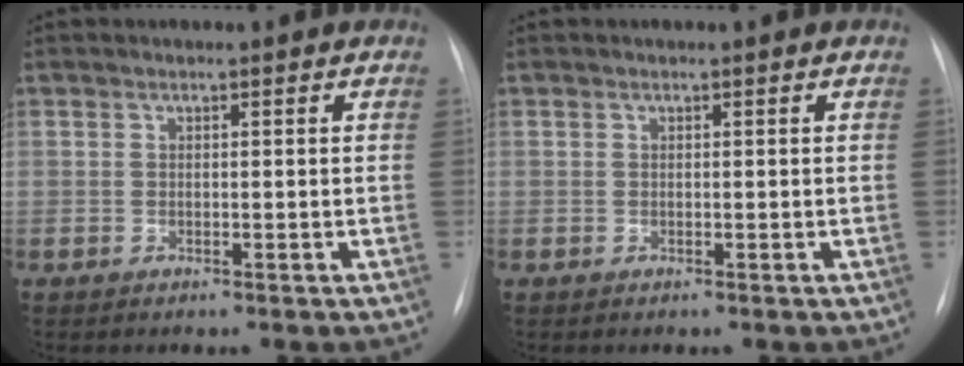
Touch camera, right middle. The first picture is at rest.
{"total": 0.0}